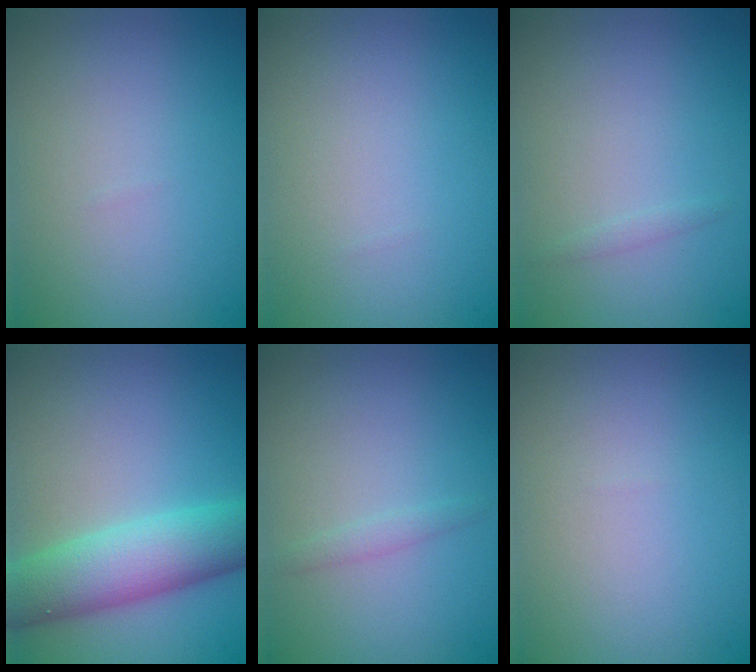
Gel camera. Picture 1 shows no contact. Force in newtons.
{"total": 0.0}
{"total": 0.6, "press": 0.5, "slide": 0.0}
{"total": 7.0, "press": 7.0, "slide": 0.2}
{"total": 0.9, "press": 0.9, "slide": 0.0}
{"total": 0.0}